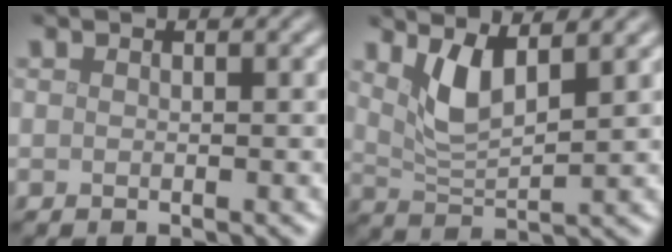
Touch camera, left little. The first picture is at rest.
{"total": 3.6, "force": [2.1, 0.9, 2.8], "torque": [-0.063, -0.009, 0.047]}